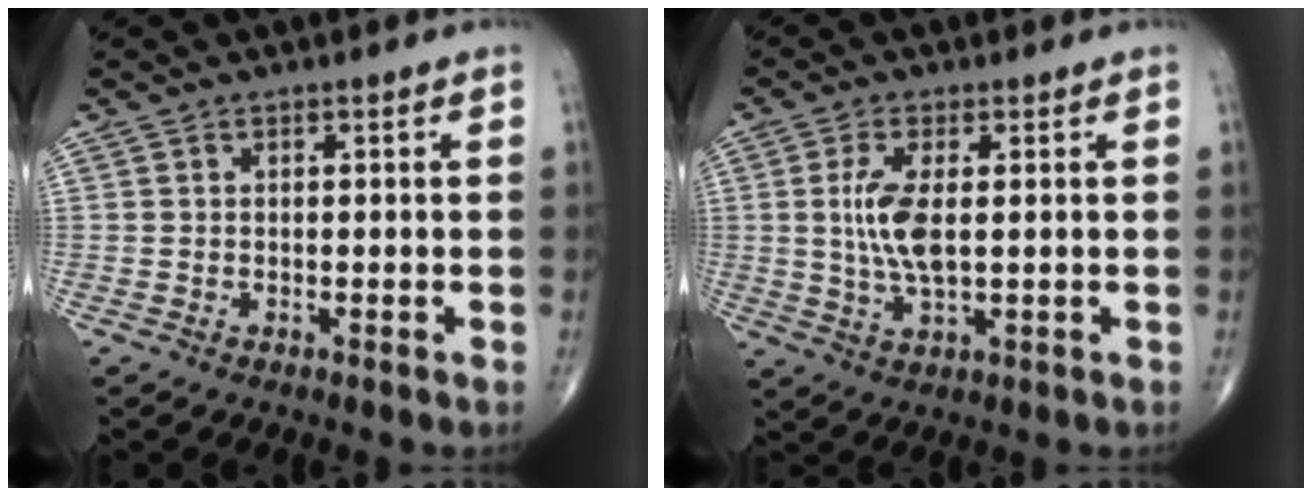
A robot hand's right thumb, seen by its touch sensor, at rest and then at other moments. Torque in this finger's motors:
{"motor_torque": [-0.50, 0.77, 0.59, 0.30, 0.10]}